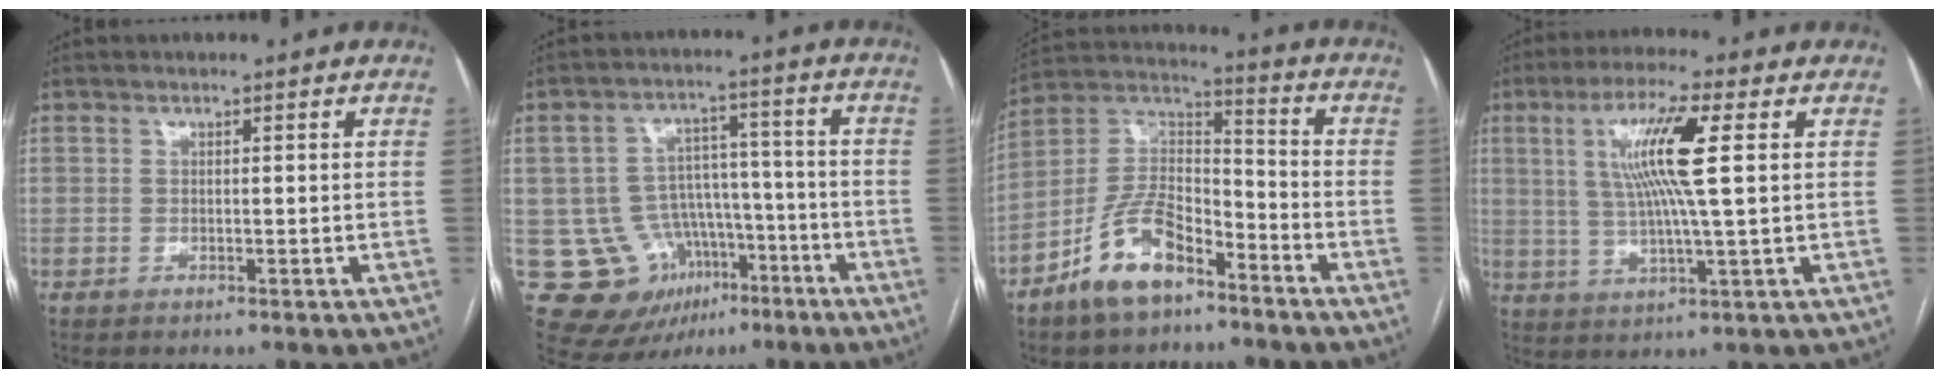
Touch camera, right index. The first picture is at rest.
{"total": 12.7, "force": [-5.1, 10.9, 4.1], "torque": [-0.068, 0.053, -0.060]}
{"total": 12.1, "force": [-7.6, 5.3, 7.8], "torque": [-0.161, 0.016, -0.143]}
{"total": 10.6, "force": [2.6, 0.0, 10.3], "torque": [-0.201, 0.008, 0.046]}